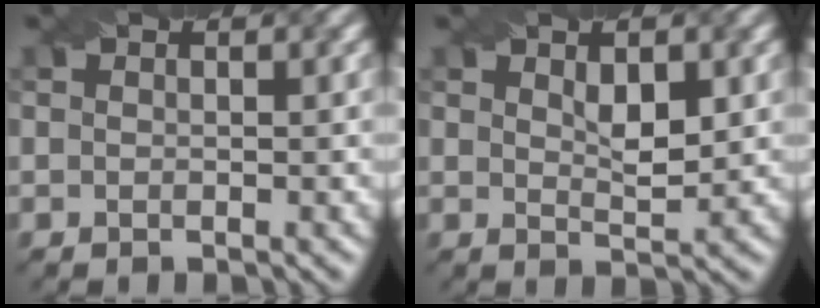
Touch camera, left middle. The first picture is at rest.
{"total": 2.7, "force": [1.0, 1.1, 2.2], "torque": [-0.035, -0.001, 0.021]}